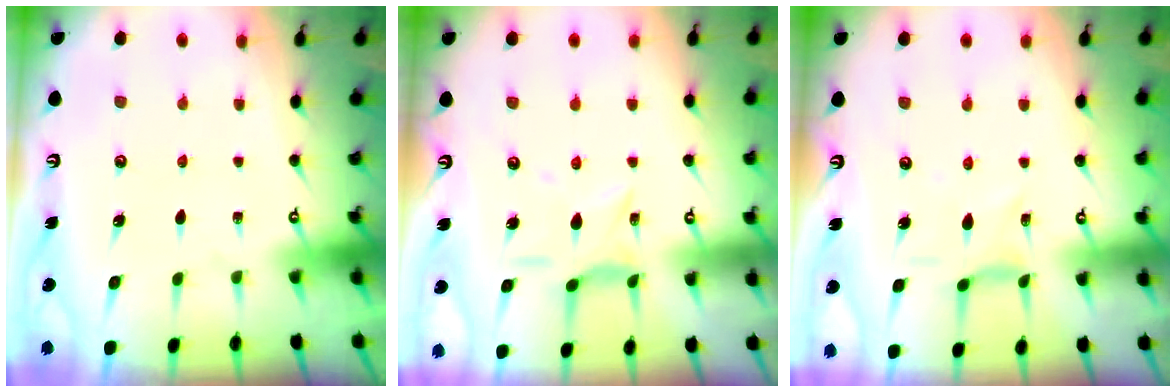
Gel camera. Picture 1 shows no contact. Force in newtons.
{"total": 5.9, "press": 5.8, "slide": 0.9}
{"total": 2.5, "press": 2.5, "slide": 0.4}